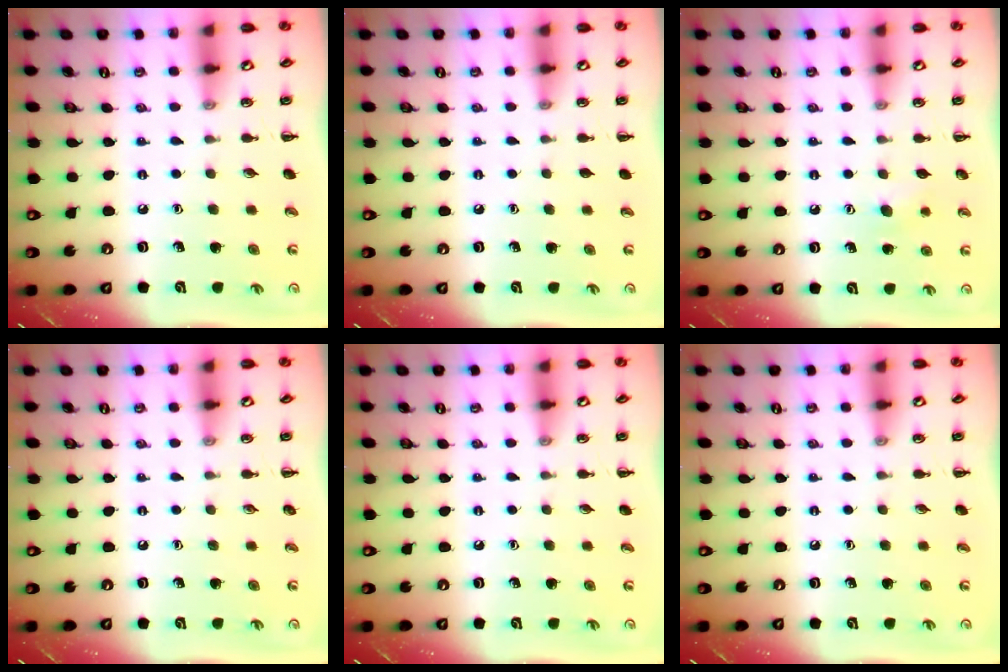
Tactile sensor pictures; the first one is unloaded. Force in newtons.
{"total": 0.0}
{"total": 5.4, "press": 5.2, "slide": 1.4}
{"total": 0.0}
{"total": 0.0}
{"total": 0.0}